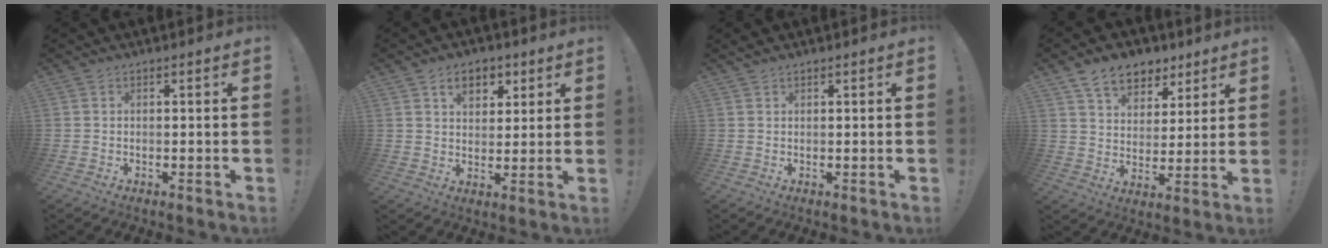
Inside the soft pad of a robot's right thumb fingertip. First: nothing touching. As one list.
[{"total": 7.9, "force": [3.9, 5.5, 4.0], "torque": [-0.053, -0.011, 0.072]}, {"total": 0.5, "force": [0.5, 0.0, 0.3], "torque": [-0.010, 0.002, 0.010]}, {"total": 11.7, "force": [7.8, 7.3, 4.7], "torque": [-0.070, -0.047, 0.150]}]